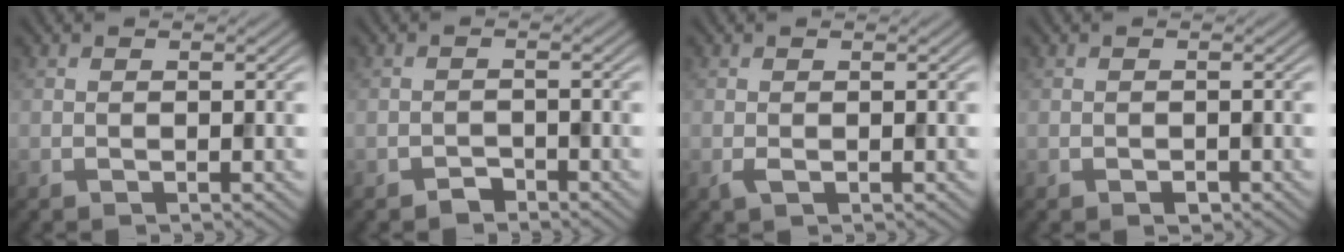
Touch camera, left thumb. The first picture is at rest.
{"total": 1.5, "force": [-1.3, 0.7, 0.3], "torque": [-0.003, 0.001, -0.027]}
{"total": 1.0, "force": [-0.3, 0.4, 0.8], "torque": [-0.021, -0.003, -0.005]}
{"total": 0.8, "force": [-0.5, 0.5, 0.4], "torque": [-0.004, -0.004, -0.008]}